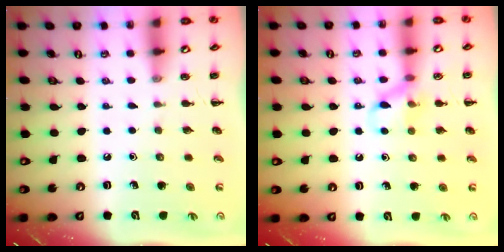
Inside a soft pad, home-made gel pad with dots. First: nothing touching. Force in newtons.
{"total": 8.2, "press": 8.1, "slide": 0.9}